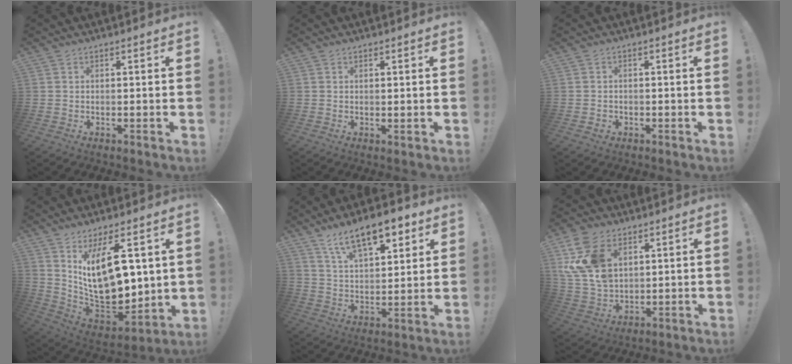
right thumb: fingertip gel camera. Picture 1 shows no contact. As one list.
[{"total": 0.8, "force": [0.7, 0.2, 0.4], "torque": [0.000, -0.003, 0.011]}, {"total": 1.6, "force": [-0.6, 1.4, 0.6], "torque": [-0.009, 0.001, -0.011]}, {"total": 21.9, "force": [6.8, 11.3, 17.5], "torque": [-0.312, -0.052, 0.124]}, {"total": 15.0, "force": [9.5, 6.4, 9.7], "torque": [-0.162, -0.047, 0.167]}, {"total": 15.7, "force": [6.0, 10.8, 9.7], "torque": [-0.207, -0.024, 0.118]}]